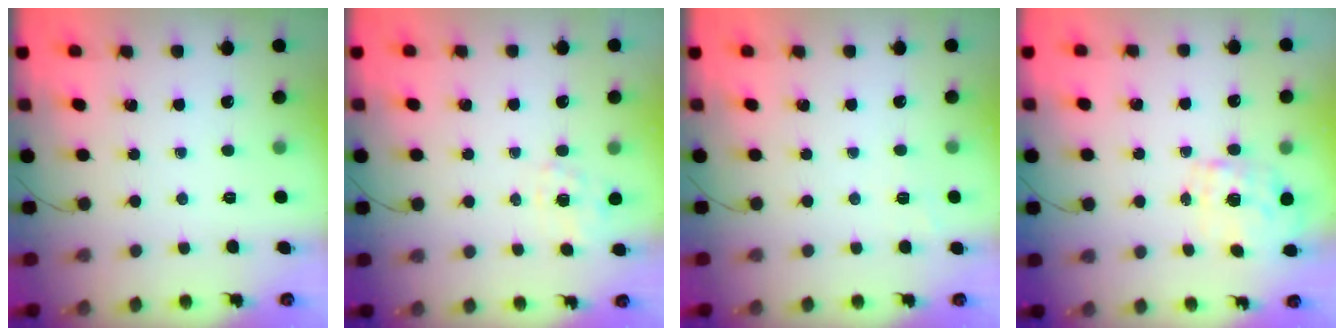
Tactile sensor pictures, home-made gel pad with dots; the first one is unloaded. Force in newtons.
{"total": 0.9, "press": 0.2, "slide": 0.9}
{"total": 6.0, "press": 5.8, "slide": 1.7}
{"total": 2.2, "press": 2.2, "slide": 0.4}